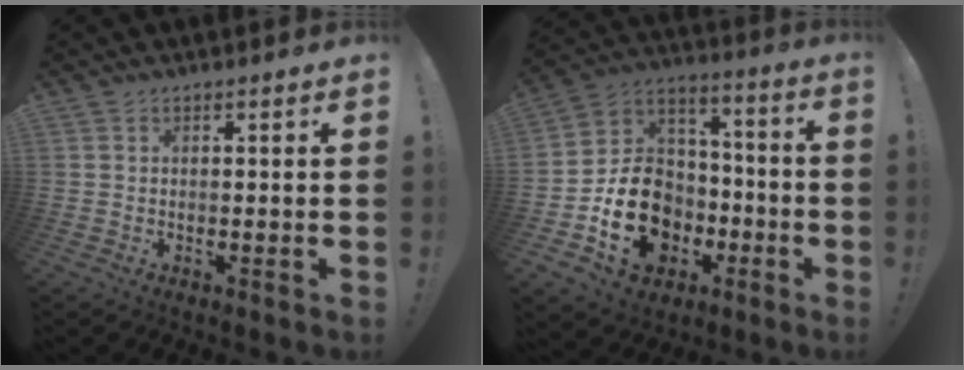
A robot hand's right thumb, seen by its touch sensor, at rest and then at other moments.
{"total": 19.8, "force": [-7.5, 15.2, 10.2], "torque": [-0.163, 0.043, -0.112]}